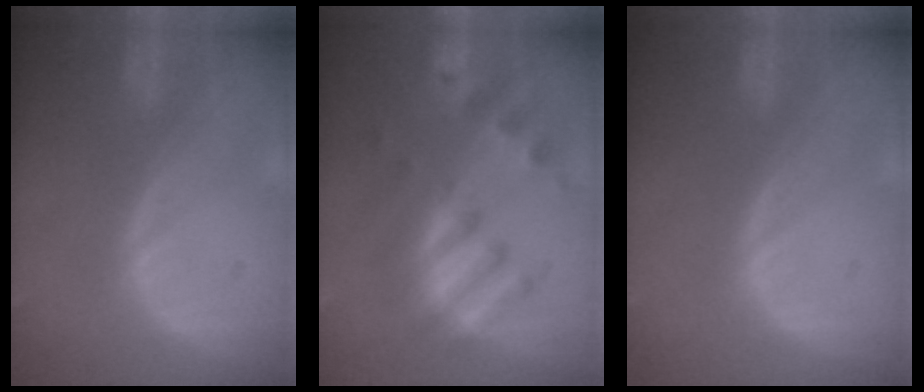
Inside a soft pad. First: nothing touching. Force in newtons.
{"total": 7.8, "press": 7.7, "slide": 1.7}
{"total": 0.0}